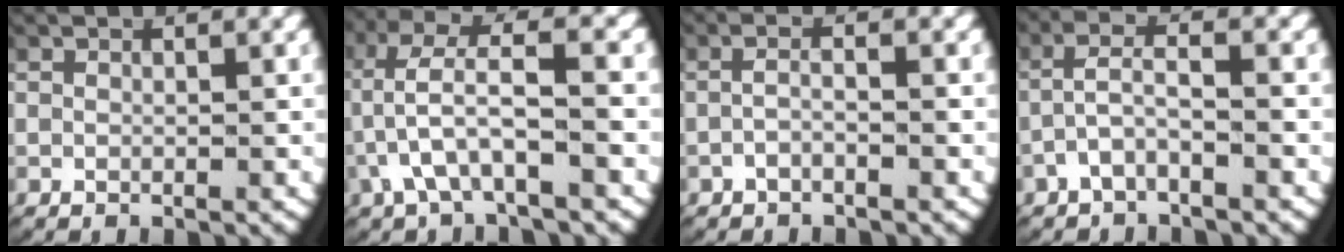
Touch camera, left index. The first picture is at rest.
{"total": 5.4, "force": [0.9, 2.8, 4.6], "torque": [-0.110, 0.002, 0.018]}
{"total": 1.6, "force": [-0.8, 0.3, 1.4], "torque": [-0.030, -0.003, -0.013]}
{"total": 2.5, "force": [-0.5, 1.0, 2.2], "torque": [-0.056, -0.001, -0.009]}